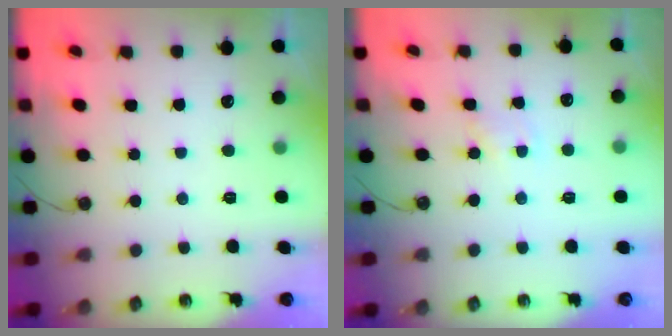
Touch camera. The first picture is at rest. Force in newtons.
{"total": 2.0, "press": 2.0, "slide": 0.2}